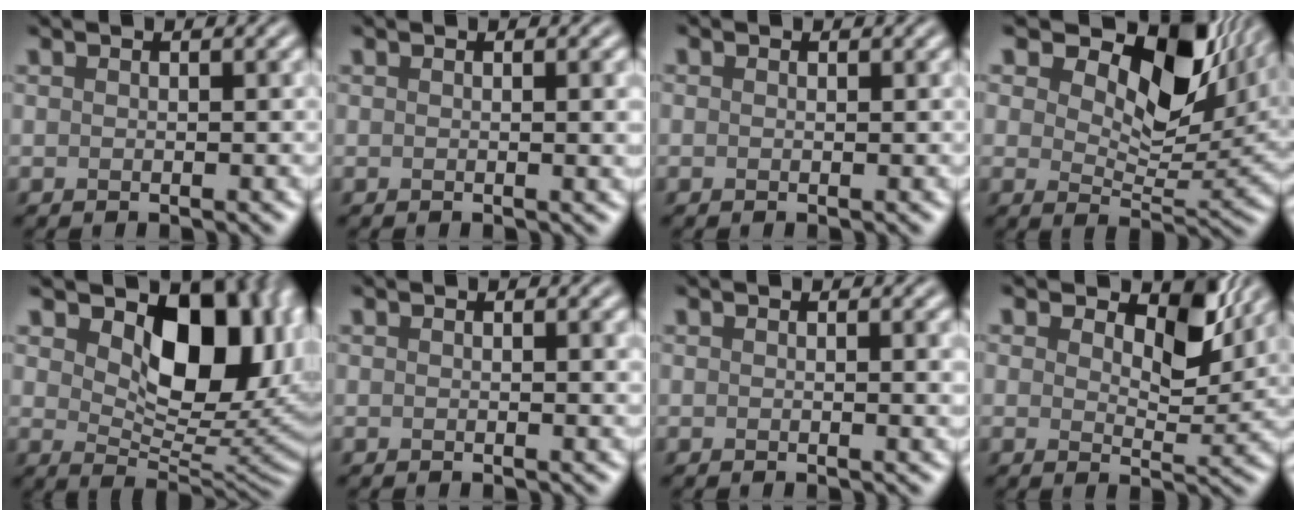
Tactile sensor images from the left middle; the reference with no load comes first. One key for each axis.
{"total": 1.8, "fx": 0.2, "fy": 0.5, "fz": 1.7, "tx": -0.016, "ty": 0.001, "tz": -0.001}
{"total": 0.0}
{"total": 11.7, "fx": 6.4, "fy": 5.9, "fz": 7.8, "tx": -0.117, "ty": -0.001, "tz": 0.099}
{"total": 9.9, "fx": 3.2, "fy": 5.8, "fz": 7.3, "tx": -0.108, "ty": -0.015, "tz": 0.050}
{"total": 0.9, "fx": 0.3, "fy": 0.2, "fz": 0.8, "tx": -0.006, "ty": 0.001, "tz": 0.002}
{"total": 1.5, "fx": 0.3, "fy": 0.4, "fz": 1.4, "tx": -0.012, "ty": 0.001, "tz": 0.001}
{"total": 6.1, "fx": 3.1, "fy": 3.1, "fz": 4.2, "tx": -0.062, "ty": -0.004, "tz": 0.037}